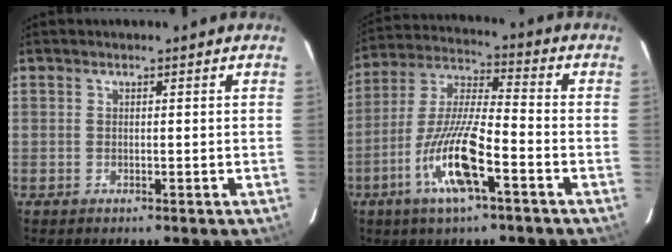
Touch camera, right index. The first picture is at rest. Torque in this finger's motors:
{"motor_torque": [1.41, -0.73, 0.82, 0.21]}